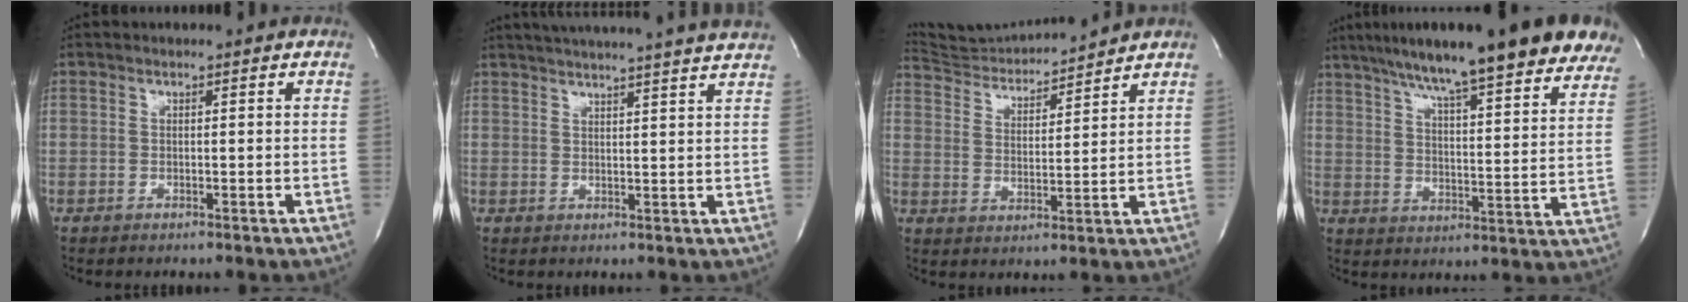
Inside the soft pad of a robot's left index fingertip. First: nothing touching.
{"total": 18.9, "force": [17.3, -0.8, 7.5], "torque": [-0.124, -0.014, 0.218]}
{"total": 9.9, "force": [9.8, -0.4, 0.8], "torque": [-0.026, 0.005, 0.174]}
{"total": 25.7, "force": [20.2, 3.7, 15.4], "torque": [-0.222, 0.002, 0.261]}